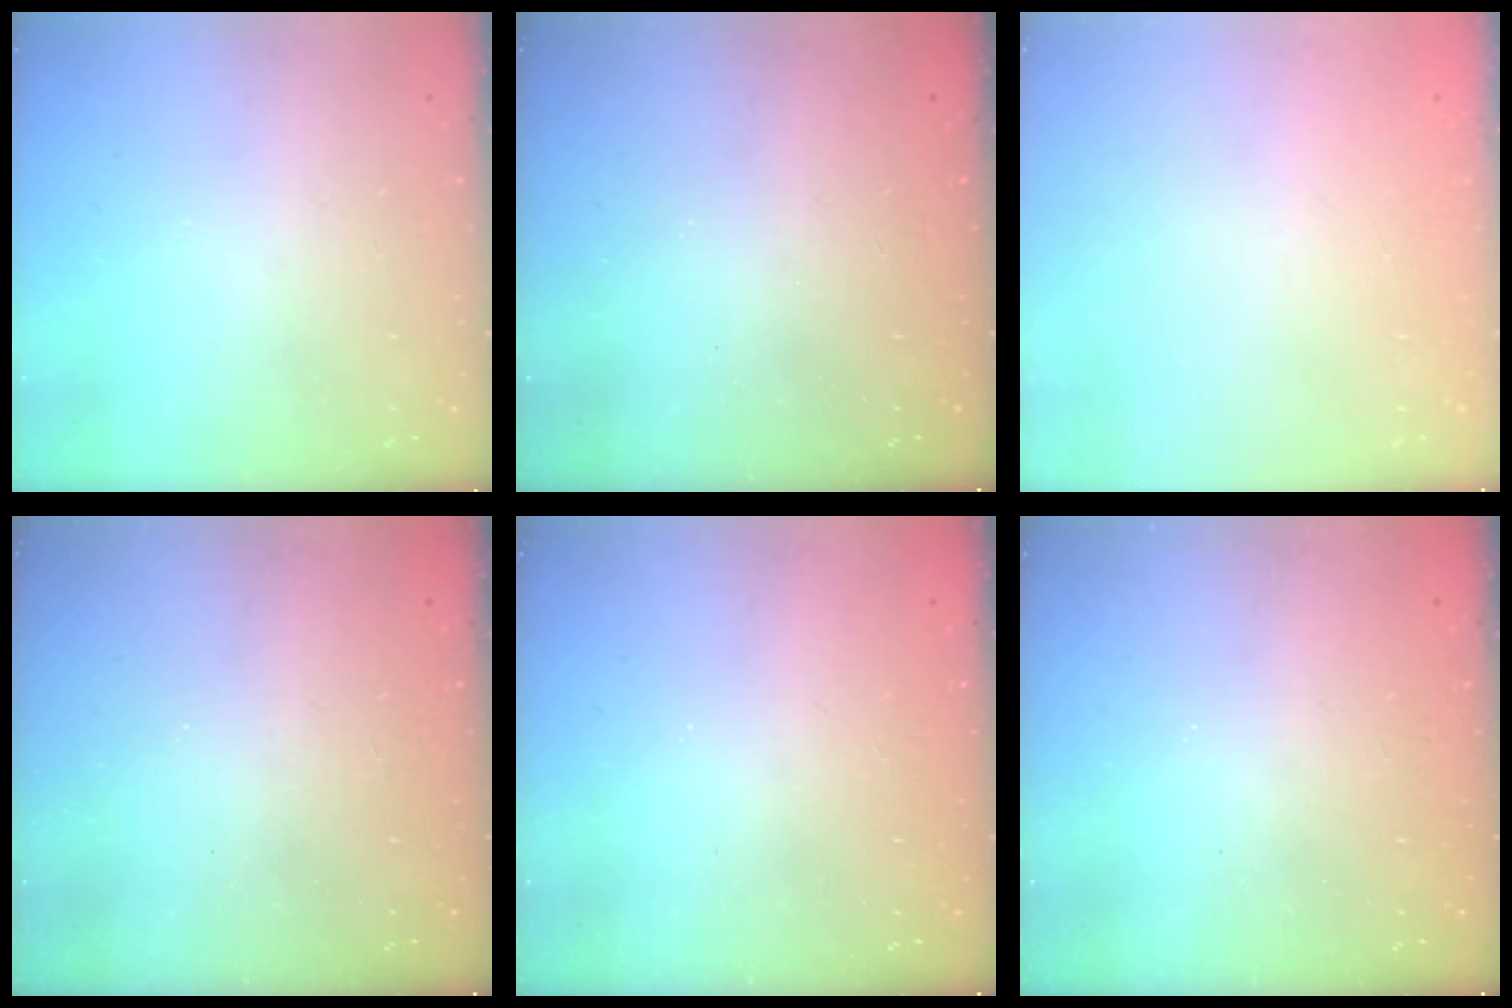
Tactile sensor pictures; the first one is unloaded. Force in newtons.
{"total": 2.3, "press": 2.1, "slide": 0.8}
{"total": 2.7, "press": 2.6, "slide": 0.8}
{"total": 2.5, "press": 2.4, "slide": 0.8}
{"total": 2.3, "press": 2.2, "slide": 0.8}
{"total": 2.5, "press": 2.4, "slide": 0.8}